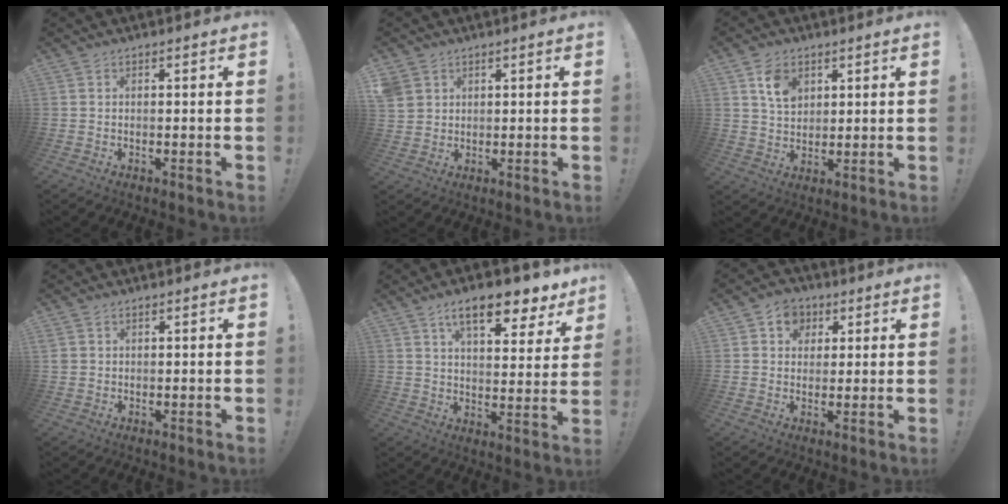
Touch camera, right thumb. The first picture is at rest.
{"total": 4.0, "force": [2.4, 3.1, 0.9], "torque": [-0.022, -0.005, 0.049]}
{"total": 8.1, "force": [3.9, 5.7, 4.1], "torque": [-0.060, -0.011, 0.073]}
{"total": 2.0, "force": [0.9, 1.6, 0.7], "torque": [-0.011, 0.002, 0.018]}
{"total": 13.8, "force": [8.9, 4.6, 9.5], "torque": [-0.133, -0.054, 0.146]}
{"total": 6.9, "force": [2.7, 6.1, 1.9], "torque": [-0.018, -0.013, 0.051]}